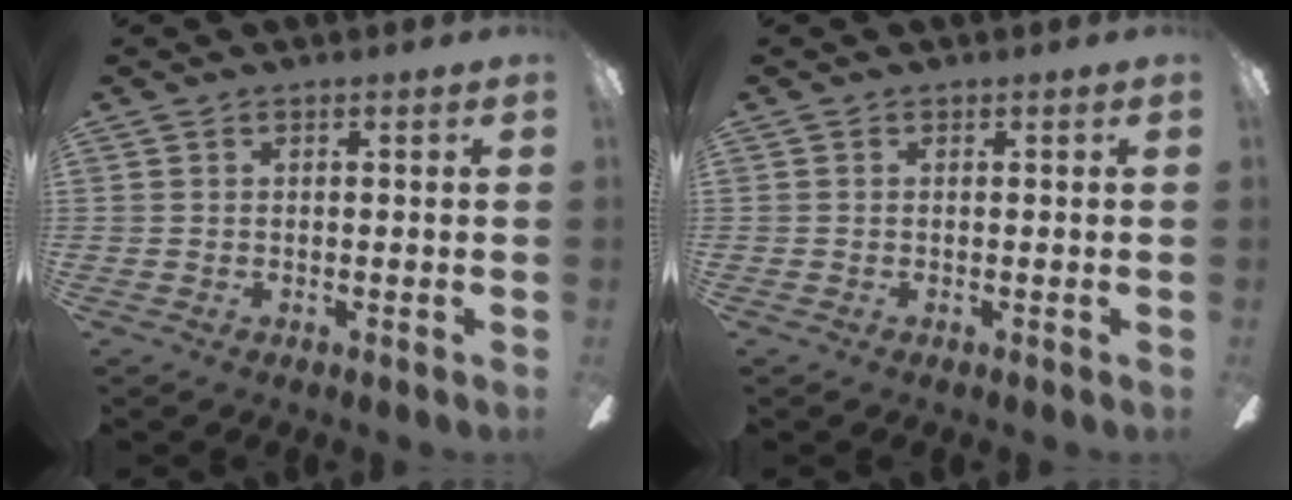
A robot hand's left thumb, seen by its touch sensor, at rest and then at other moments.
{"total": 0.0}